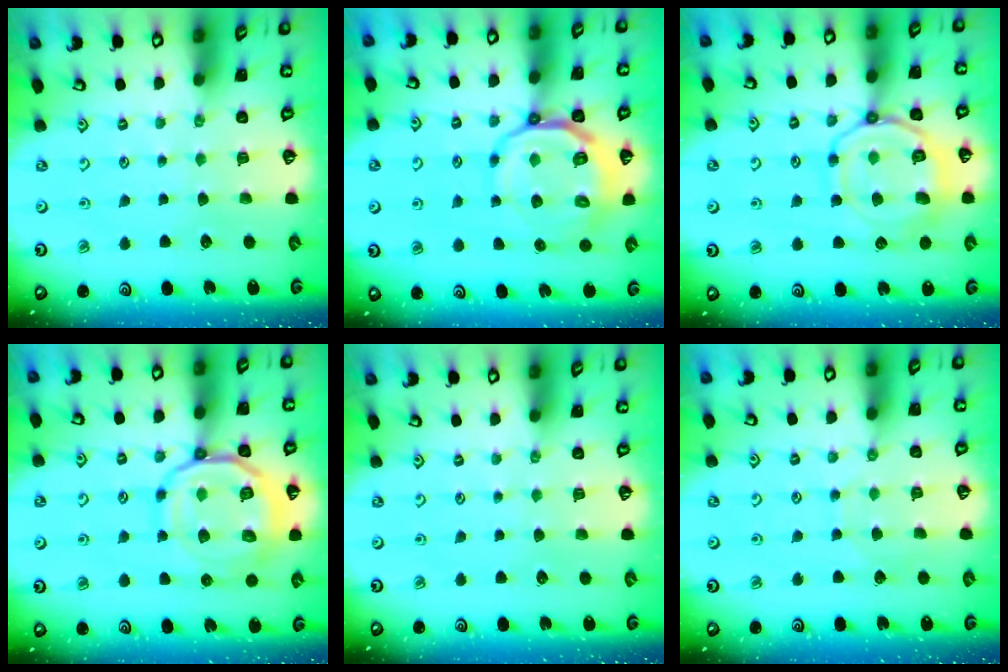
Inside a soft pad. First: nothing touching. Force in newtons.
{"total": 11.9, "press": 11.6, "slide": 2.6}
{"total": 15.4, "press": 15.4, "slide": 1.4}
{"total": 16.7, "press": 16.6, "slide": 1.9}
{"total": 0.0}
{"total": 2.6, "press": 2.6, "slide": 0.3}